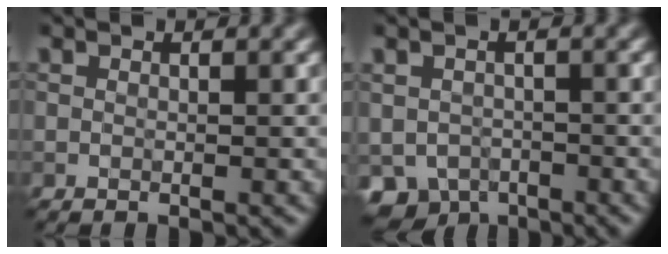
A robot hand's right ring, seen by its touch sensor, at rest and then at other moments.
{"total": 4.4, "force": [-2.4, 3.3, 1.5], "torque": [-0.022, -0.016, -0.035]}